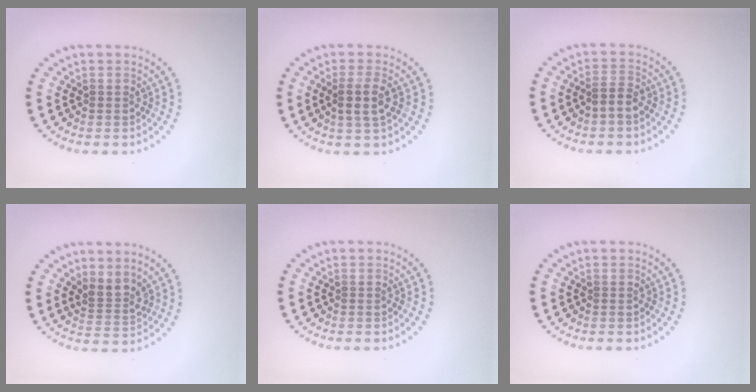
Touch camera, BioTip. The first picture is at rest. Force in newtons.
{"total": 2.3, "press": 2.2, "slide": 0.9}
{"total": 1.8, "press": 1.7, "slide": 0.6}
{"total": 2.5, "press": 1.8, "slide": 1.7}
{"total": 0.0}
{"total": 0.0}